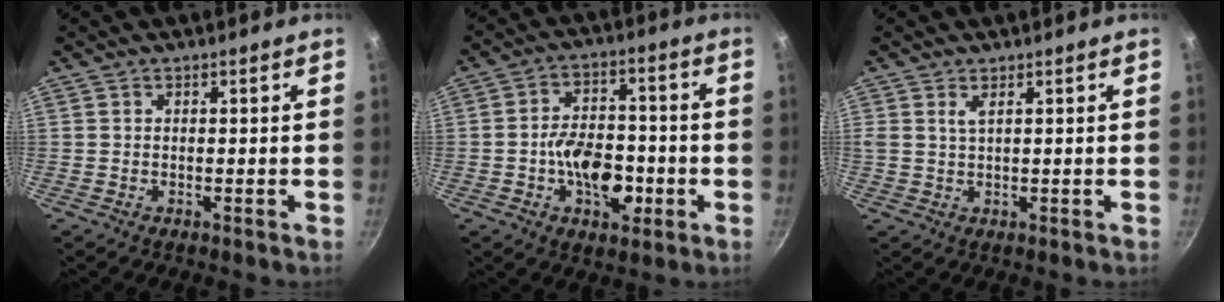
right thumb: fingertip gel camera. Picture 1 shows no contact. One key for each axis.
{"total": 11.7, "fx": -3.1, "fy": 7.0, "fz": 8.8, "tx": -0.110, "ty": 0.025, "tz": -0.051}
{"total": 1.7, "fx": 0.8, "fy": 0.6, "fz": 1.3, "tx": -0.025, "ty": -0.004, "tz": 0.016}